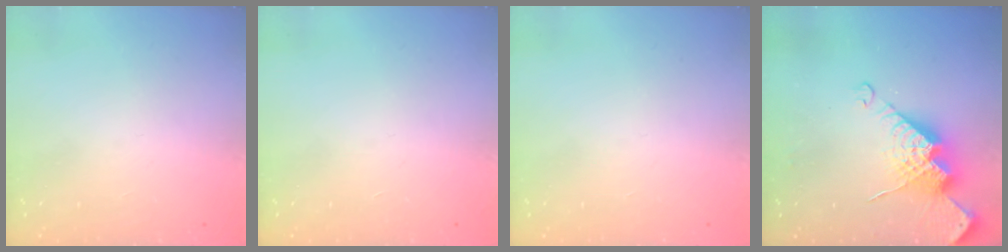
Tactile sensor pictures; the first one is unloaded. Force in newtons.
{"total": 0.0}
{"total": 0.0}
{"total": 15.4, "press": 15.3, "slide": 1.3}